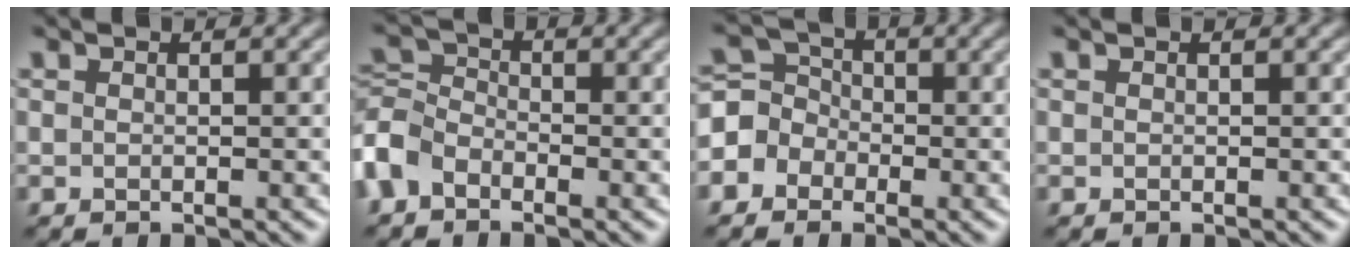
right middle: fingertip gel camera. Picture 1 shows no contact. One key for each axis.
{"total": 3.9, "fx": -2.1, "fy": 2.6, "fz": 2.0, "tx": -0.044, "ty": 0.009, "tz": -0.060}
{"total": 3.6, "fx": -1.3, "fy": 3.3, "fz": 0.9, "tx": -0.002, "ty": 0.011, "tz": -0.041}
{"total": 0.0}